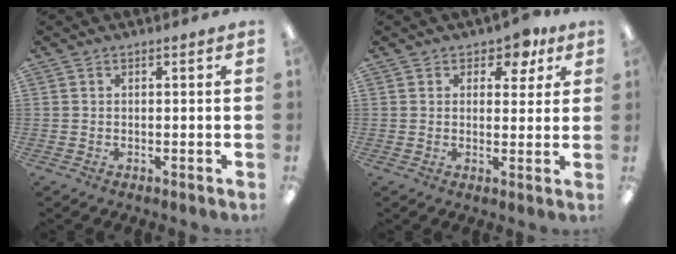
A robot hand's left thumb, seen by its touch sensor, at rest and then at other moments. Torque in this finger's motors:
{"motor_torque": [0.06, 0.07, 0.02, -0.15, 0.04]}